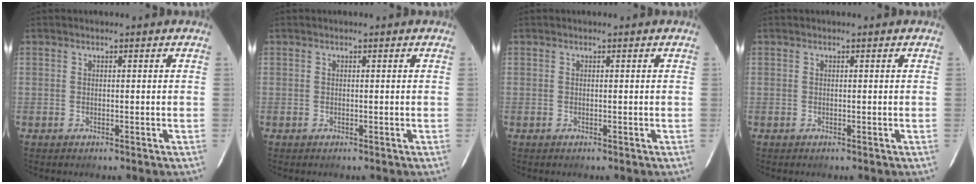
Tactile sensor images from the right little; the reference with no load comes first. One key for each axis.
{"total": 0.0}
{"total": 0.0}
{"total": 0.0}